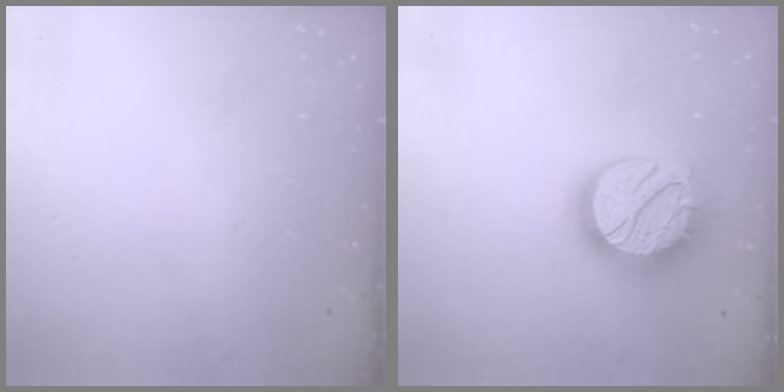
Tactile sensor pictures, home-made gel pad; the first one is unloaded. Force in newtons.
{"total": 18.3, "press": 18.2, "slide": 1.0}